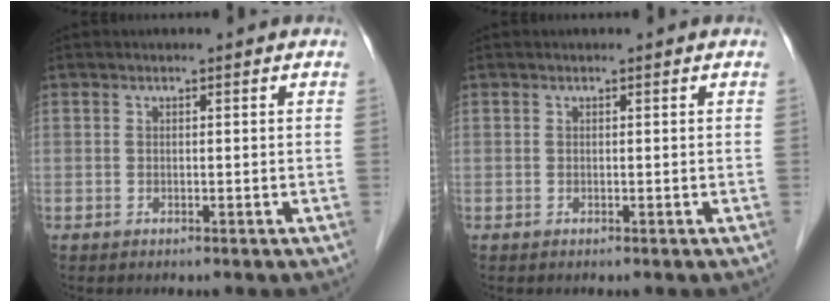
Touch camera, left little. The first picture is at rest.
{"total": 0.0}